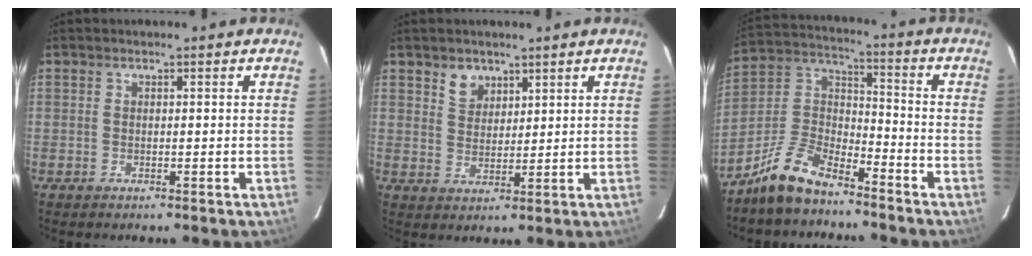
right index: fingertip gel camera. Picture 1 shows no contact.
{"total": 4.0, "force": [2.7, 2.7, 1.2], "torque": [-0.016, 0.007, 0.052]}
{"total": 10.9, "force": [-8.2, 4.1, 5.9], "torque": [-0.141, 0.027, -0.163]}